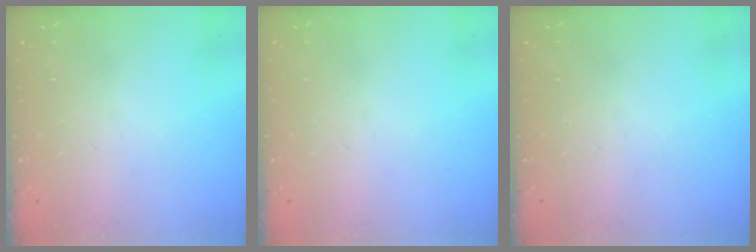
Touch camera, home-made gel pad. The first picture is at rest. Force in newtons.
{"total": 0.0}
{"total": 0.0}